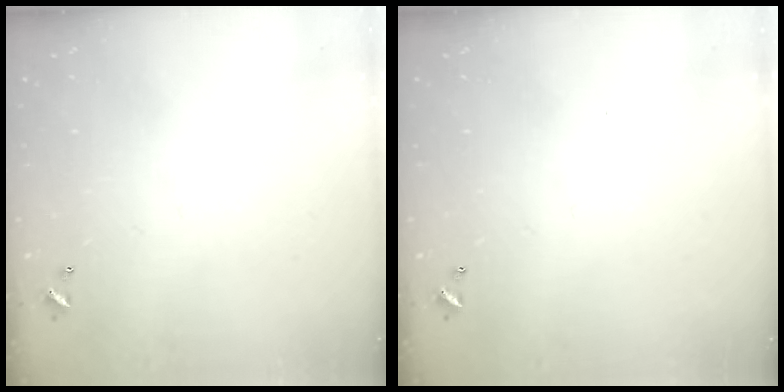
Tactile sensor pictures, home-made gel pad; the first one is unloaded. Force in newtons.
{"total": 0.0}